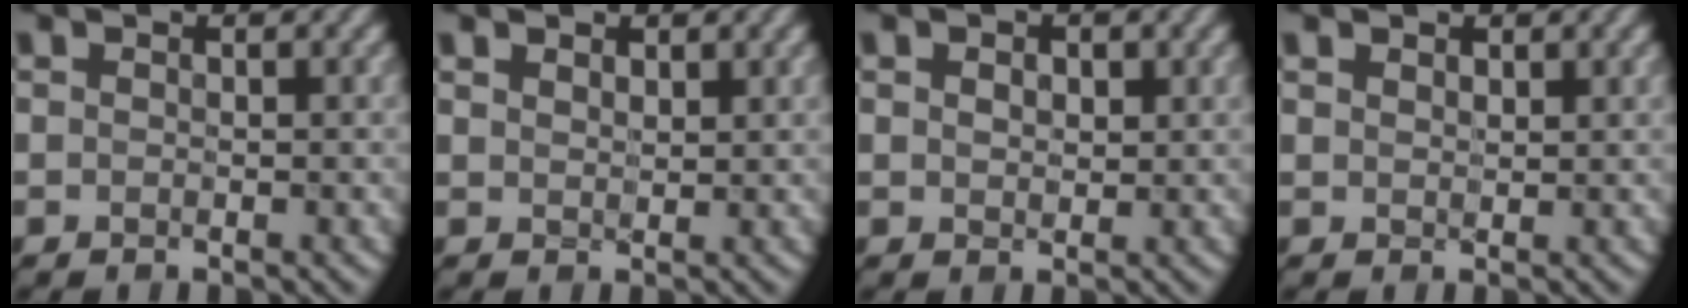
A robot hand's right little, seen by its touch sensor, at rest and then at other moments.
{"total": 1.9, "force": [1.3, 1.1, 1.0], "torque": [-0.020, 0.003, 0.021]}
{"total": 2.1, "force": [0.7, 1.5, 1.3], "torque": [-0.020, 0.006, 0.003]}
{"total": 1.5, "force": [1.0, 0.9, 0.7], "torque": [-0.014, 0.001, 0.019]}